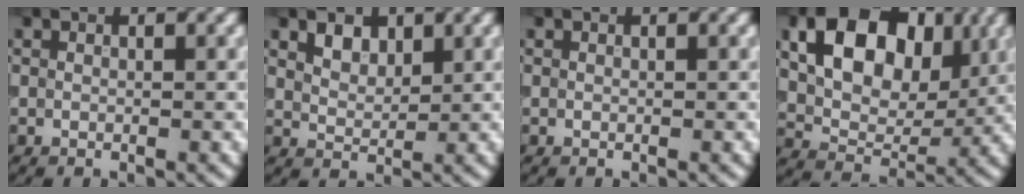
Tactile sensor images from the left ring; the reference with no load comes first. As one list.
[{"total": 2.1, "force": [1.3, 1.3, 1.1], "torque": [-0.021, 0.000, 0.025]}, {"total": 0.0}, {"total": 10.0, "force": [3.0, 6.8, 6.7], "torque": [-0.118, 0.000, 0.049]}]